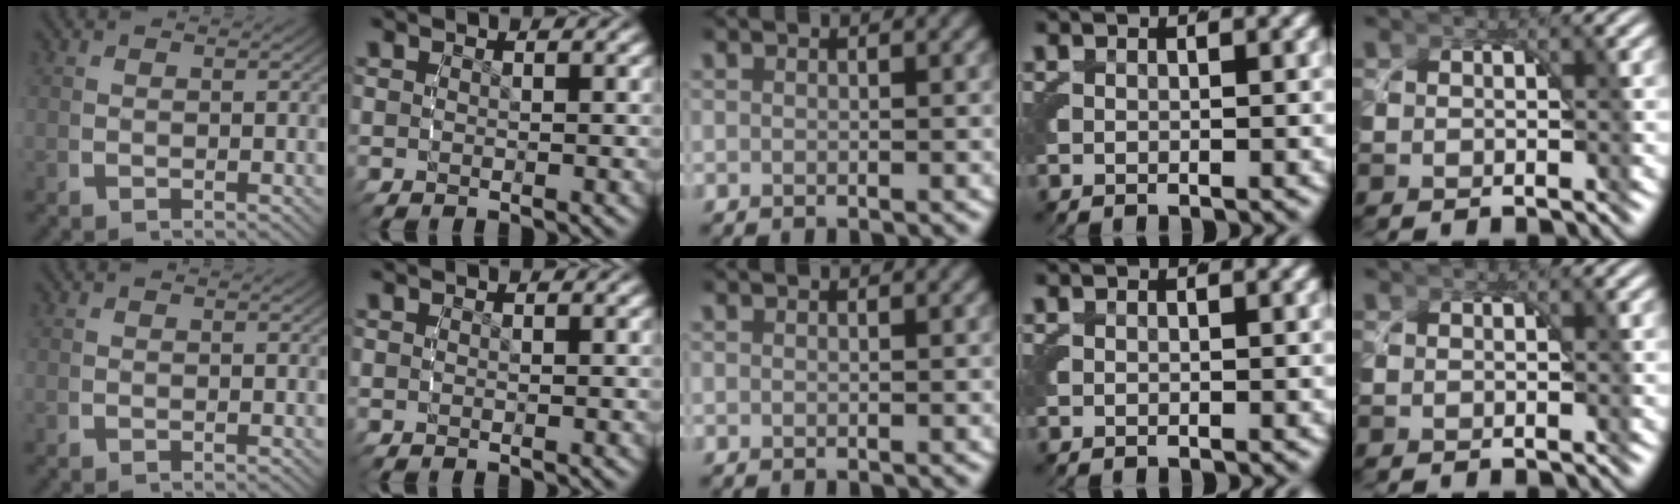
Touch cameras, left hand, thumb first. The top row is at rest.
{}